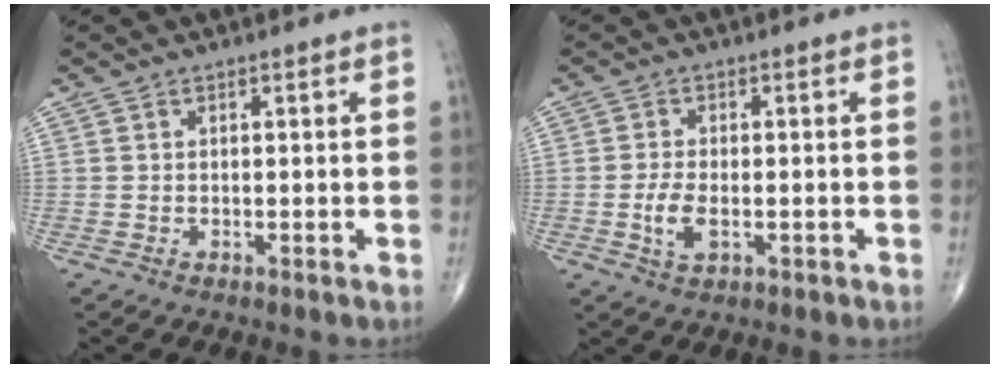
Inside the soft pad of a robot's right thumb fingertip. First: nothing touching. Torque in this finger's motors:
{"motor_torque": [0.09, 0.02, 0.52, 0.12, 0.04]}